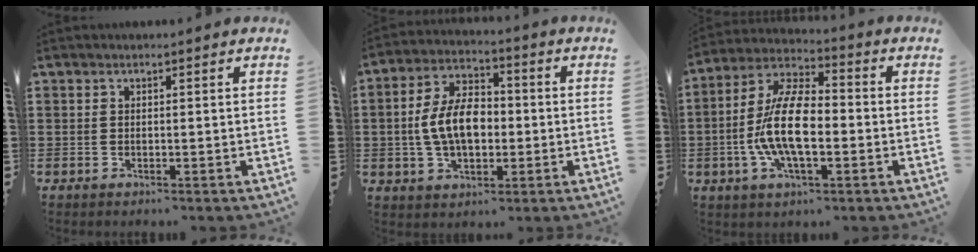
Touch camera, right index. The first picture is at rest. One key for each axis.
{"total": 9.1, "fx": -0.6, "fy": 5.5, "fz": 7.3, "tx": -0.155, "ty": 0.007, "tz": -0.018}
{"total": 12.3, "fx": -2.2, "fy": 5.1, "fz": 11.0, "tx": -0.249, "ty": -0.012, "tz": -0.046}